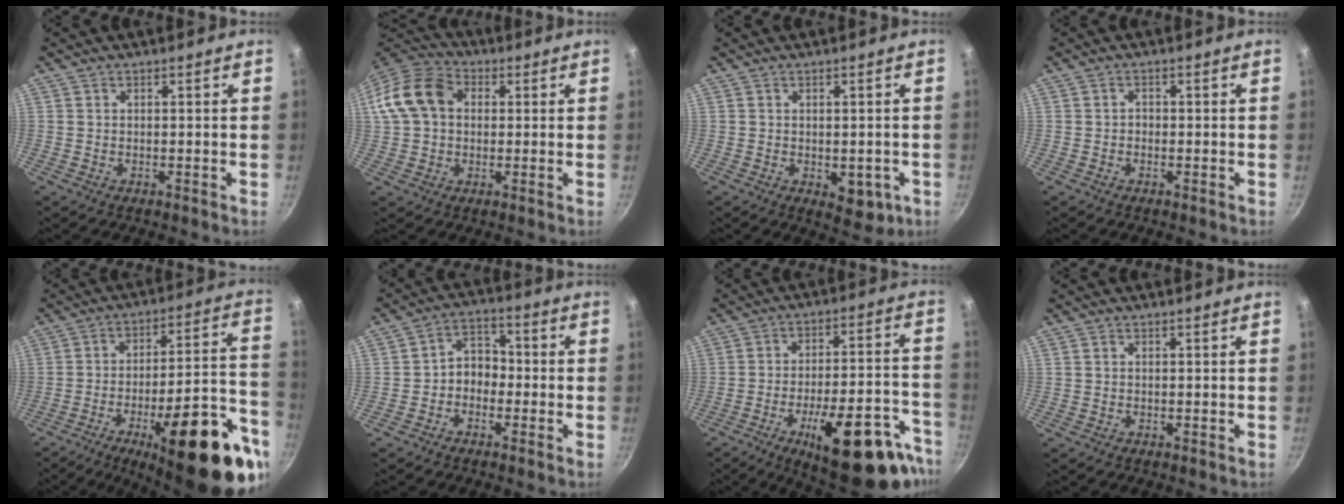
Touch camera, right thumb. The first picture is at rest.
{"total": 13.4, "force": [2.0, 10.2, 8.5], "torque": [-0.147, 0.032, 0.022]}
{"total": 6.0, "force": [-1.7, 3.4, 4.7], "torque": [-0.038, 0.003, -0.013]}
{"total": 0.9, "force": [-0.5, 0.7, 0.3], "torque": [-0.003, 0.003, -0.010]}
{"total": 27.7, "force": [-13.8, 7.2, 22.9], "torque": [-0.266, 0.074, -0.203]}
{"total": 5.6, "force": [-1.7, 4.4, 3.1], "torque": [-0.017, 0.032, -0.040]}
{"total": 24.0, "force": [-13.4, 8.5, 17.9], "torque": [-0.186, 0.063, -0.186]}
{"total": 0.0}